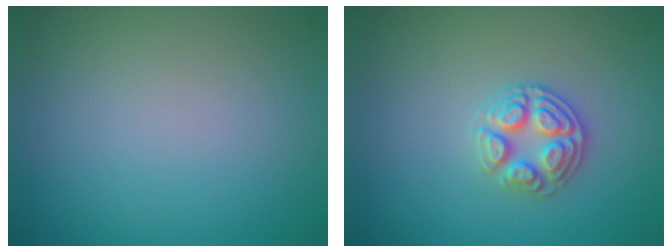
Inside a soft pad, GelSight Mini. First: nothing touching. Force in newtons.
{"total": 2.9, "press": 2.9, "slide": 0.1}